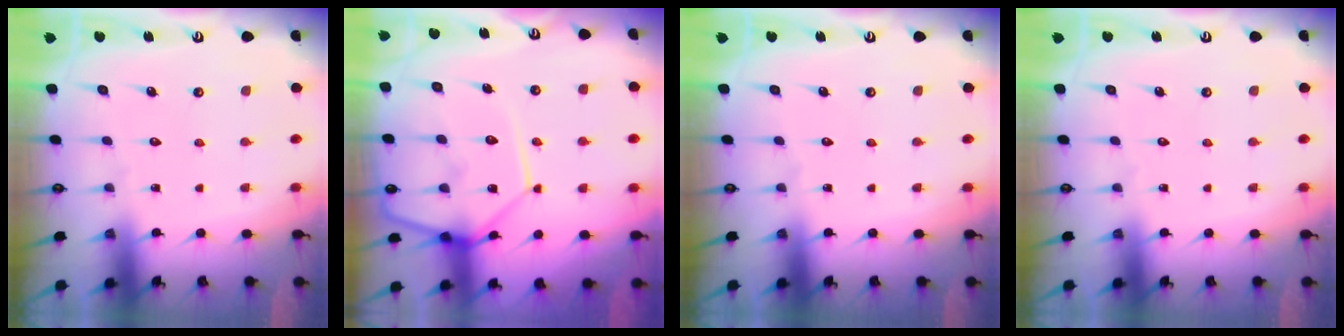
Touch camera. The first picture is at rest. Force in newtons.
{"total": 15.1, "press": 15.0, "slide": 1.3}
{"total": 0.0}
{"total": 0.0}